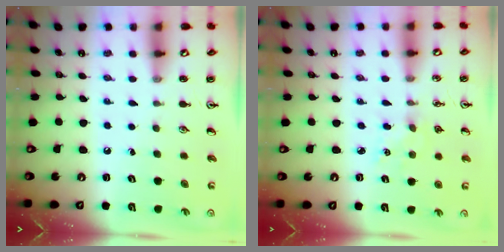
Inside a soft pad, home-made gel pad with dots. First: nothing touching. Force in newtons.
{"total": 5.0, "press": 5.0, "slide": 0.6}